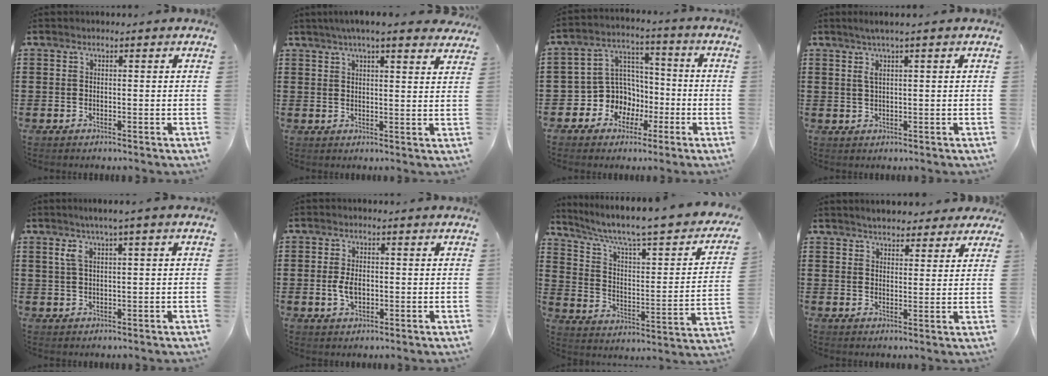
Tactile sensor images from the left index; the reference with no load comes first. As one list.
[{"total": 4.9, "force": [4.2, 0.1, 2.6], "torque": [-0.063, -0.002, 0.074]}, {"total": 8.1, "force": [-2.3, 7.7, 1.3], "torque": [-0.077, 0.001, -0.045]}, {"total": 2.4, "force": [0.9, 0.0, 2.2], "torque": [-0.045, -0.001, 0.014]}, {"total": 3.1, "force": [0.9, 0.3, 2.9], "torque": [-0.065, -0.003, 0.011]}, {"total": 3.8, "force": [-0.4, 2.3, 3.0], "torque": [-0.073, 0.000, -0.012]}, {"total": 6.4, "force": [4.7, 0.3, 4.4], "torque": [-0.106, -0.044, 0.070]}, {"total": 3.6, "force": [3.4, 0.9, 0.6], "torque": [-0.023, -0.002, 0.064]}]